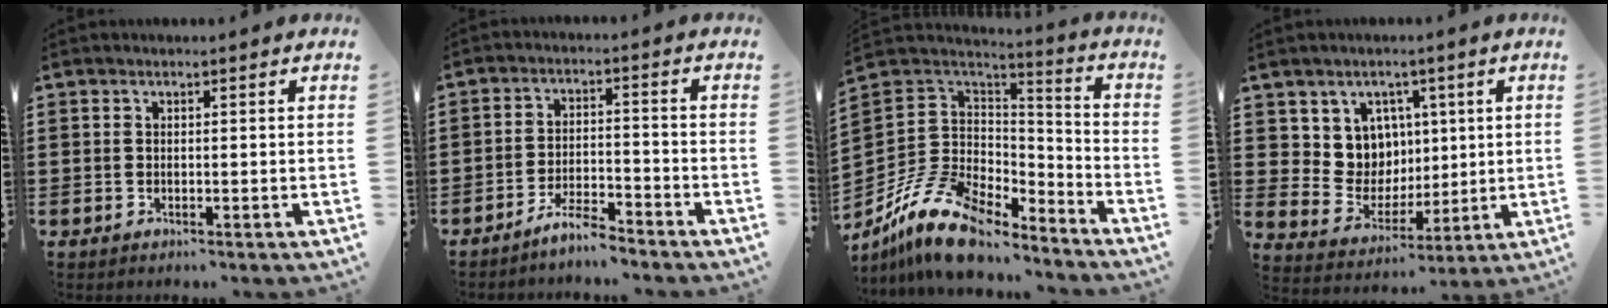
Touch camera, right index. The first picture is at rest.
{"total": 4.9, "force": [-4.5, 0.5, 1.8], "torque": [-0.037, 0.005, -0.088]}
{"total": 13.7, "force": [-9.3, 7.2, 7.0], "torque": [-0.171, 0.027, -0.175]}
{"total": 8.1, "force": [2.9, 7.3, 1.6], "torque": [-0.066, -0.016, 0.061]}